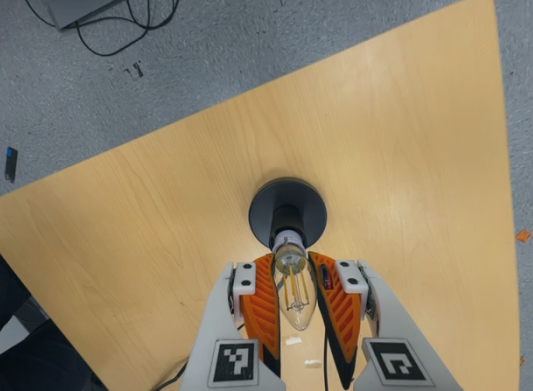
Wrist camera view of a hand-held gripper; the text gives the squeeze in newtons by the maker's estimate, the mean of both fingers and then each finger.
{"total": 19.0, "left": 19.2, "right": 18.8}